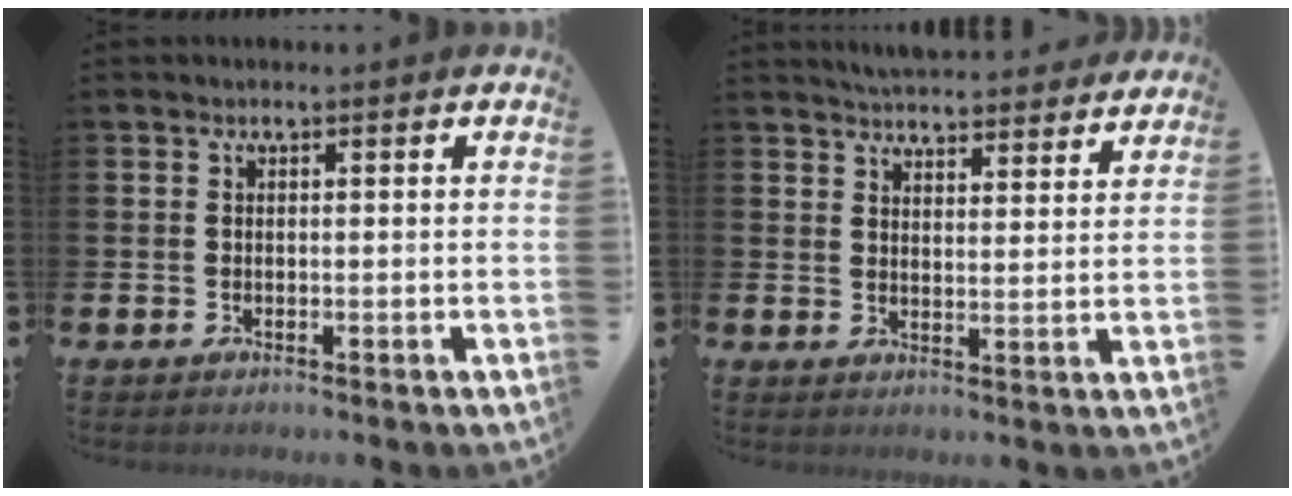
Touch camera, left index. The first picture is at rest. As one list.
[{"total": 5.4, "force": [5.4, 0.4, 0.3], "torque": [-0.005, -0.039, 0.094]}]